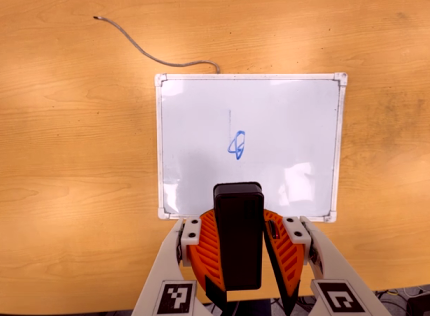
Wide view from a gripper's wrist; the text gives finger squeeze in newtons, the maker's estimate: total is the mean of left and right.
{"total": 8.3, "left": 8.3, "right": 8.2}